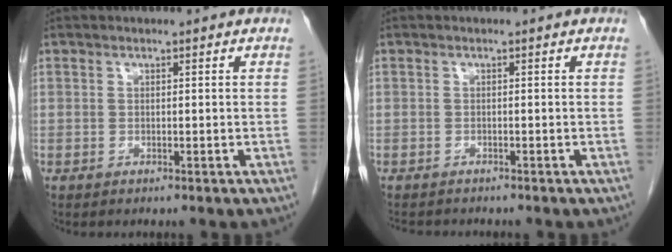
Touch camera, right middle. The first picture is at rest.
{"total": 4.2, "force": [-3.8, 1.0, 1.3], "torque": [-0.021, -0.010, -0.054]}